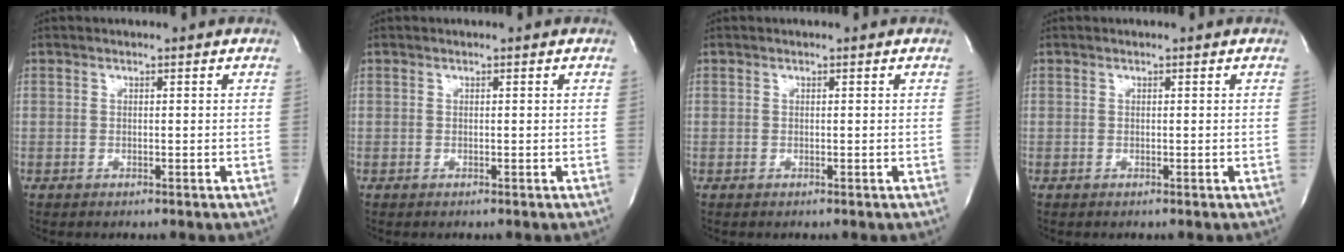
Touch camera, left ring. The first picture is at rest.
{"total": 0.0}
{"total": 0.0}
{"total": 0.0}